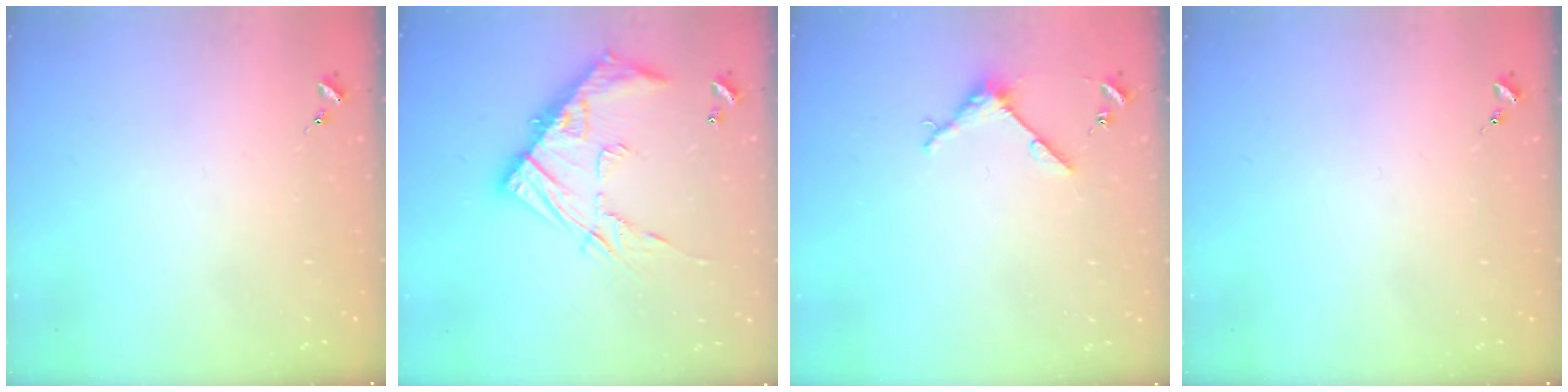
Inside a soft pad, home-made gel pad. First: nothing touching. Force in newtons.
{"total": 17.3, "press": 17.3, "slide": 1.4}
{"total": 4.0, "press": 4.0, "slide": 0.4}
{"total": 0.0}